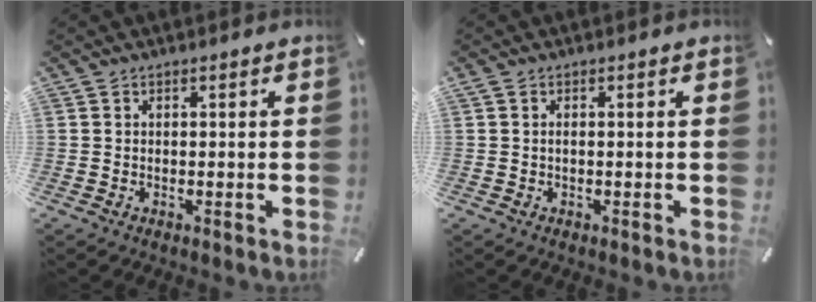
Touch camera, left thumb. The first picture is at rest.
{"total": 0.8, "force": [-0.2, 0.2, 0.8], "torque": [-0.016, -0.001, -0.003]}